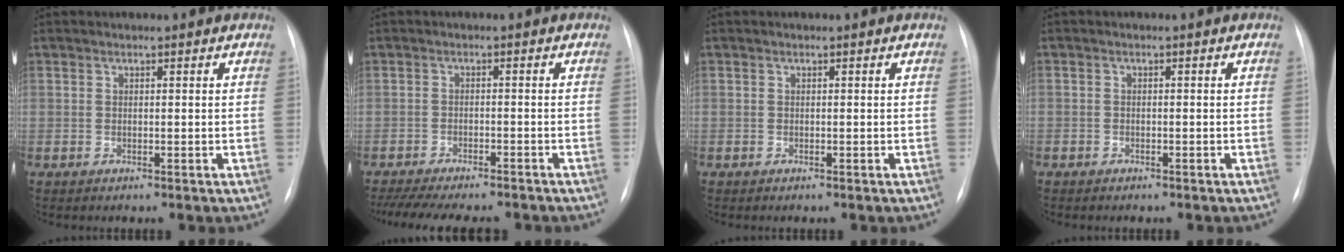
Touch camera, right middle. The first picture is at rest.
{"total": 15.2, "force": [-13.2, 3.5, 6.7], "torque": [-0.138, -0.013, -0.178]}
{"total": 0.0}
{"total": 1.2, "force": [-0.8, 1.0, 0.1], "torque": [-0.009, 0.004, -0.010]}